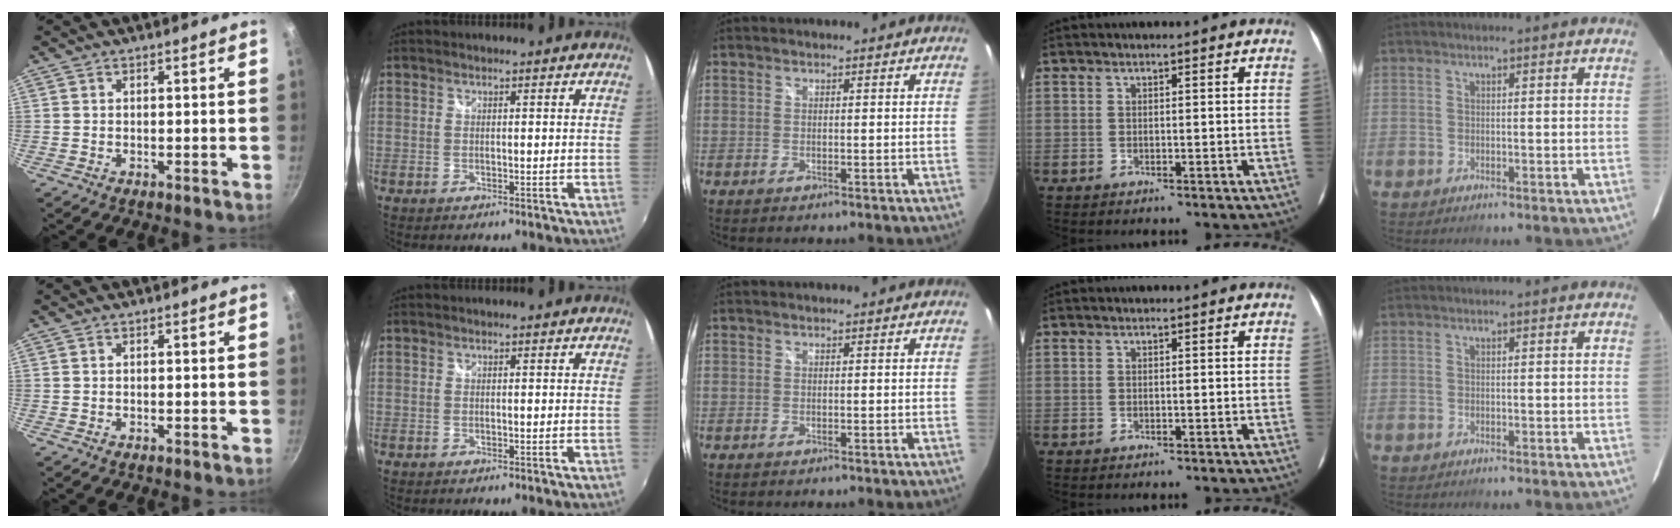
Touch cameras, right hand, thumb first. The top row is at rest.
{}